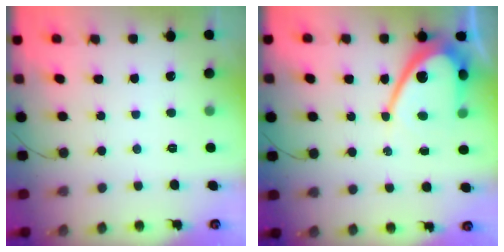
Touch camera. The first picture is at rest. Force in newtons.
{"total": 11.9, "press": 11.8, "slide": 0.9}